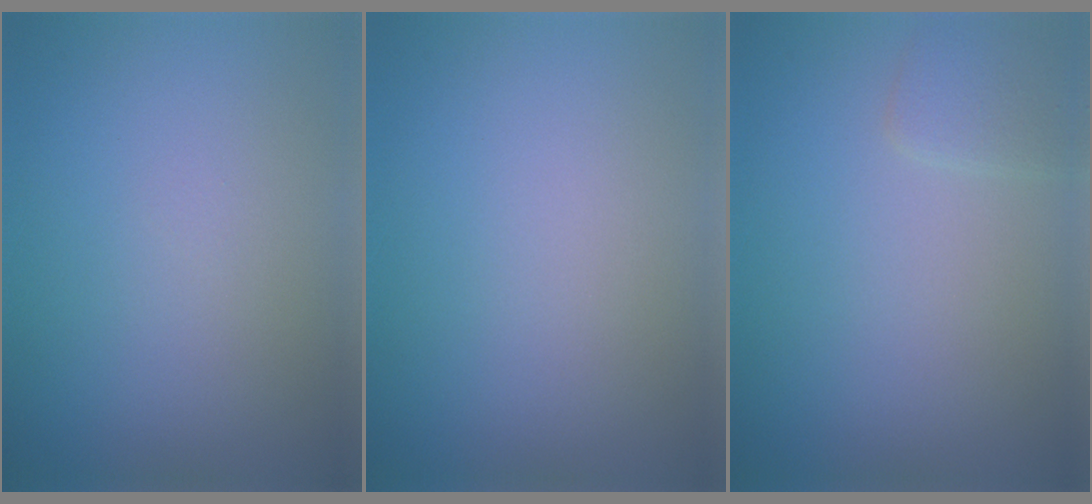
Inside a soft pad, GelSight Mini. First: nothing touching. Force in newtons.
{"total": 0.0}
{"total": 1.4, "press": 1.4, "slide": 0.0}